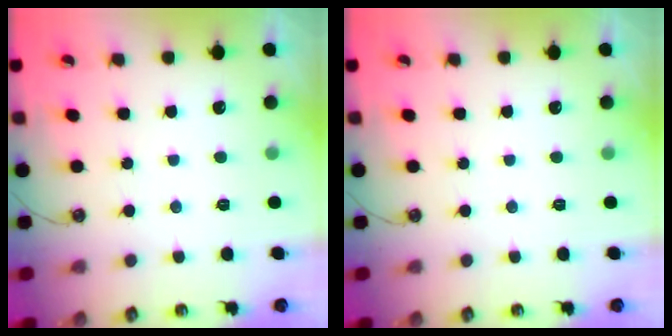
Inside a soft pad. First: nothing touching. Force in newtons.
{"total": 0.0}